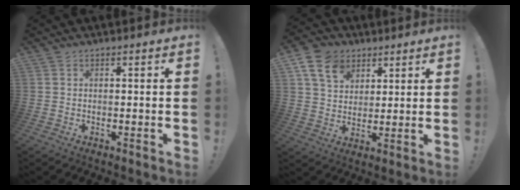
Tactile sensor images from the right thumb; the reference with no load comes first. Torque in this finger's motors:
{"motor_torque": [0.00, 0.18, 0.47, 0.34, 0.00]}